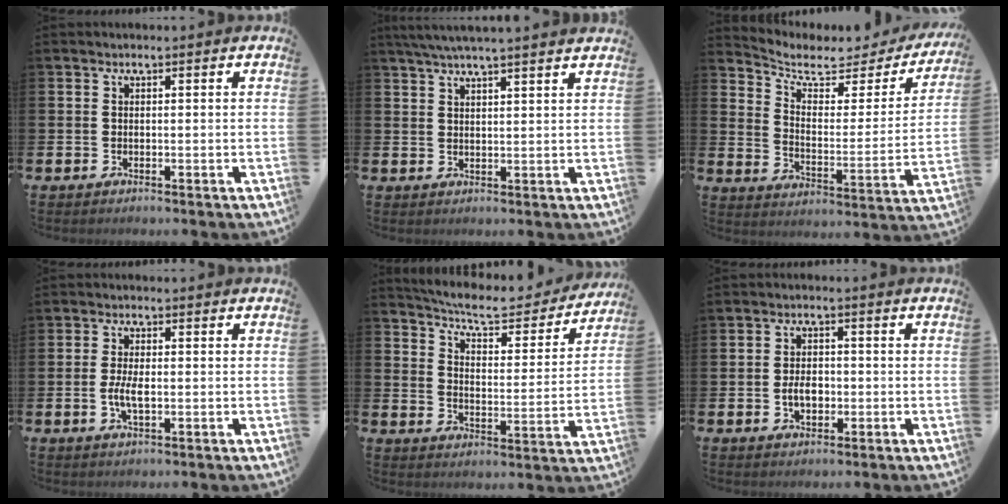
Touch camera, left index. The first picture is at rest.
{"total": 4.3, "force": [4.0, -0.5, 1.5], "torque": [-0.044, -0.006, 0.075]}
{"total": 6.0, "force": [5.0, 2.3, 2.4], "torque": [-0.073, -0.042, 0.077]}
{"total": 3.4, "force": [-0.7, 1.3, 3.0], "torque": [-0.052, 0.001, -0.013]}
{"total": 7.3, "force": [6.7, 1.2, 2.4], "torque": [-0.065, -0.053, 0.111]}
{"total": 3.2, "force": [-0.8, 2.0, 2.4], "torque": [-0.026, -0.005, -0.020]}